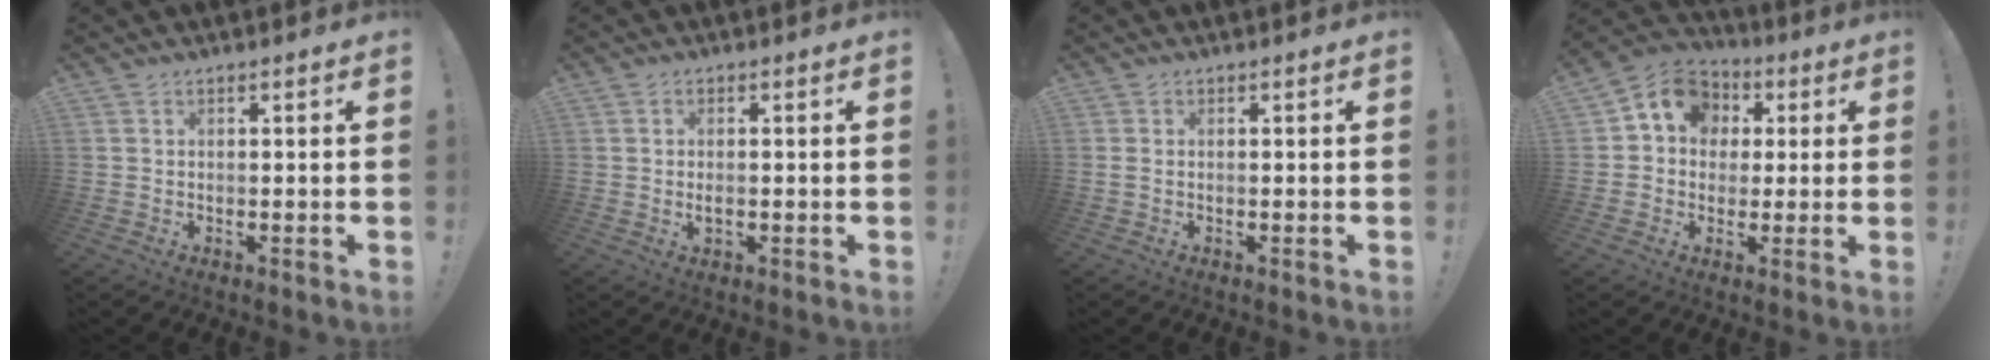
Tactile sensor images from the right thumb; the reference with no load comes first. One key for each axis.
{"total": 2.0, "fx": -0.2, "fy": 1.0, "fz": 1.7, "tx": -0.029, "ty": 0.003, "tz": -0.003}
{"total": 0.8, "fx": 0.4, "fy": 0.3, "fz": 0.6, "tx": -0.005, "ty": -0.001, "tz": 0.006}
{"total": 10.6, "fx": 2.3, "fy": 9.2, "fz": 4.7, "tx": -0.055, "ty": -0.003, "tz": 0.047}